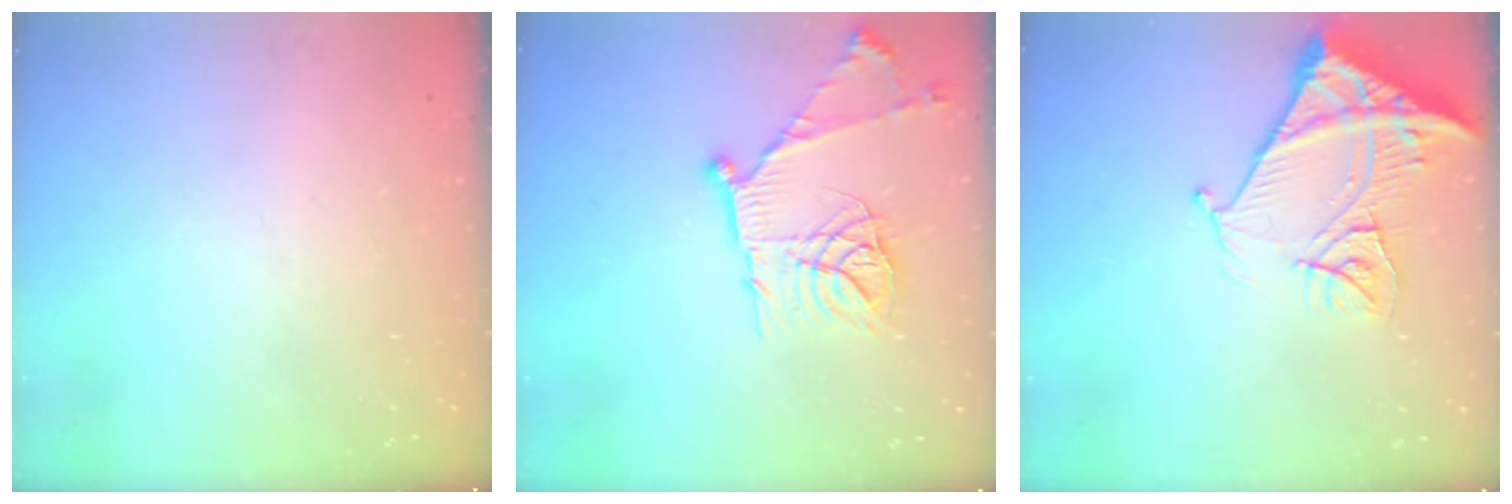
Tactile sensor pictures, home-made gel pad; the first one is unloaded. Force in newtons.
{"total": 18.9, "press": 18.8, "slide": 1.9}
{"total": 15.3, "press": 15.2, "slide": 1.7}